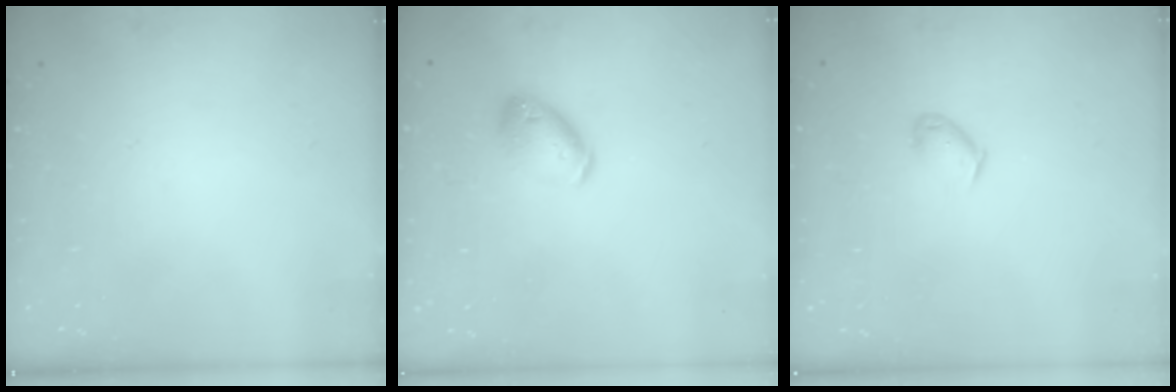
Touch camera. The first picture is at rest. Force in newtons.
{"total": 9.0, "press": 9.0, "slide": 1.2}
{"total": 4.3, "press": 4.2, "slide": 0.8}